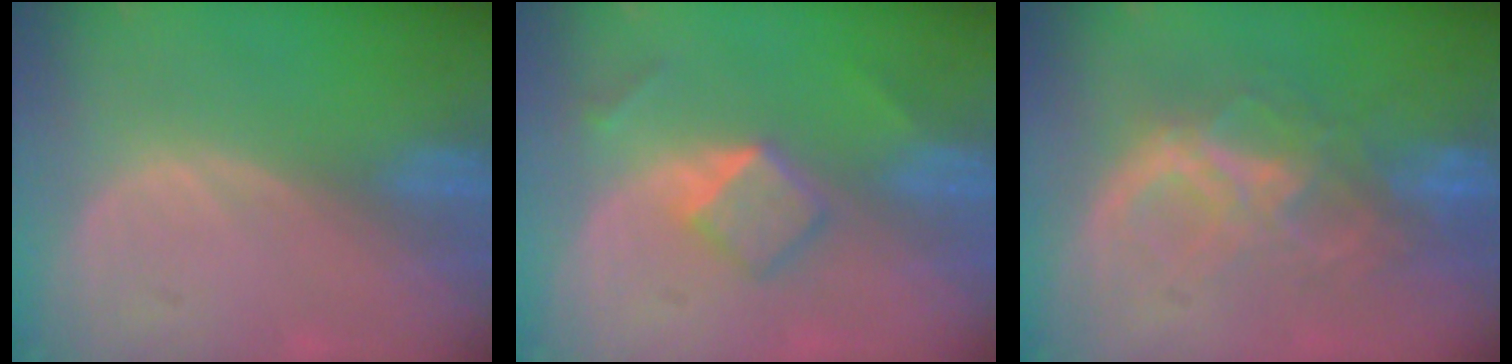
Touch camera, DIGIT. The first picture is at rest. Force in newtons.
{"total": 5.2, "press": 4.5, "slide": 2.7}
{"total": 8.7, "press": 7.5, "slide": 4.3}